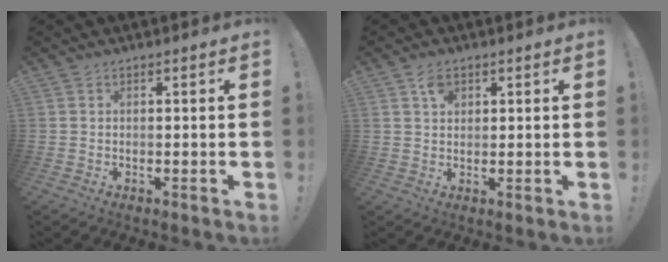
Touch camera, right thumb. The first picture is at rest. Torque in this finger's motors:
{"motor_torque": [0.01, 0.00, -0.01, 0.02, 0.00]}